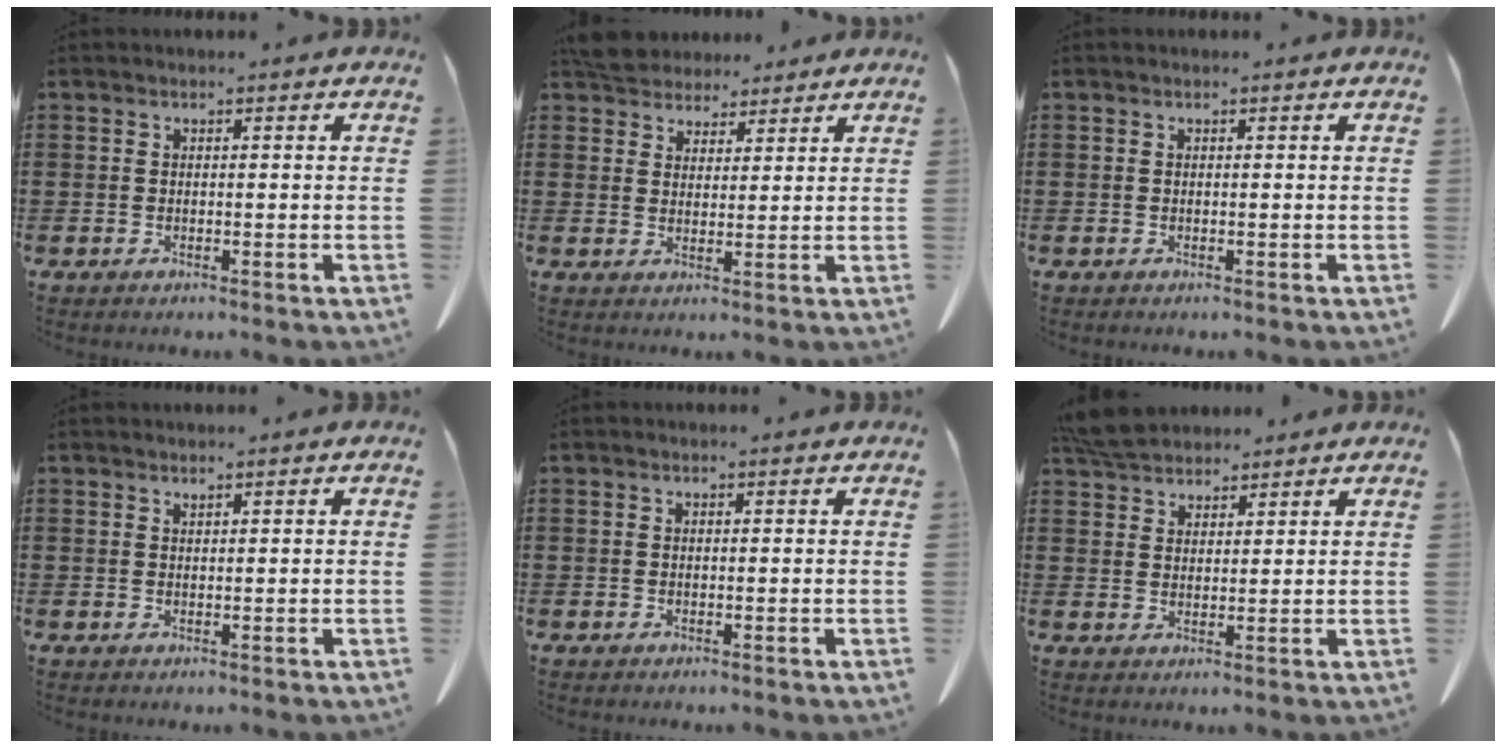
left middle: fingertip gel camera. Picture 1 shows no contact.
{"total": 5.2, "force": [4.9, 1.7, 0.8], "torque": [-0.035, -0.007, 0.095]}
{"total": 0.0}
{"total": 0.8, "force": [0.8, 0.0, 0.2], "torque": [-0.007, -0.004, 0.016]}
{"total": 0.0}
{"total": 5.3, "force": [4.9, 1.3, 1.4], "torque": [-0.044, -0.006, 0.096]}